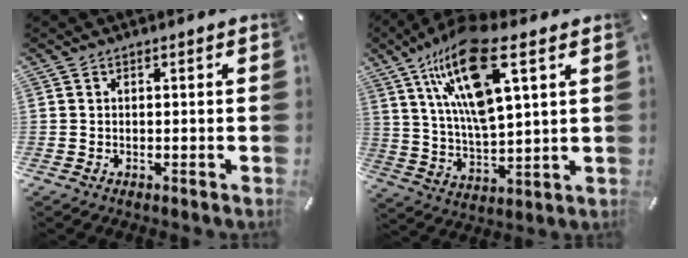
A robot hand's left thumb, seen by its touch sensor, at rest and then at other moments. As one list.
[{"total": 17.9, "force": [9.3, 5.6, 14.2], "torque": [-0.302, -0.035, 0.149]}]